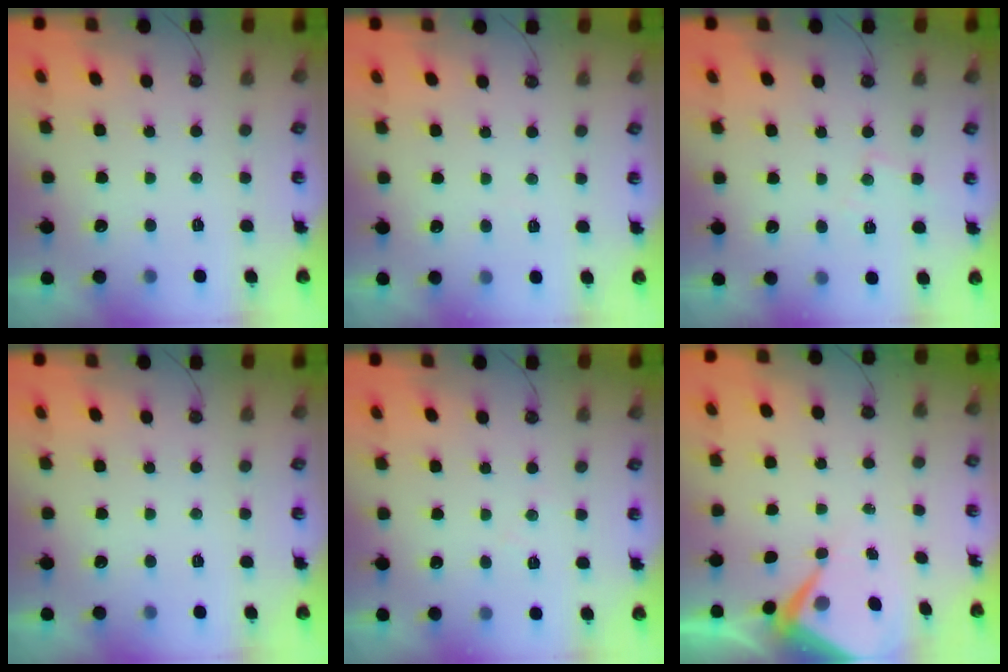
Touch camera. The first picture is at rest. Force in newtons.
{"total": 2.6, "press": 2.6, "slide": 0.5}
{"total": 4.3, "press": 4.3, "slide": 0.6}
{"total": 0.0}
{"total": 4.6, "press": 4.5, "slide": 0.8}
{"total": 5.4, "press": 5.4, "slide": 0.5}